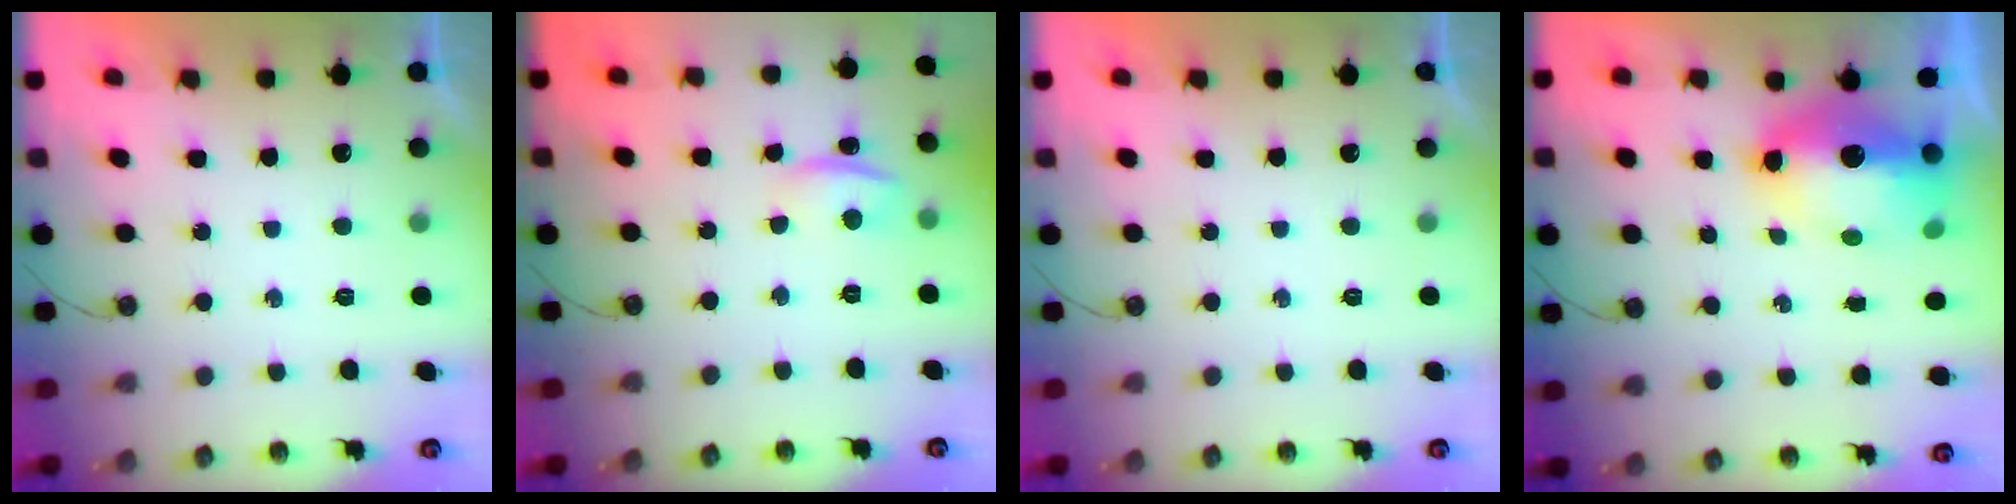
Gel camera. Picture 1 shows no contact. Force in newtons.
{"total": 2.0, "press": 1.5, "slide": 1.3}
{"total": 0.0}
{"total": 10.6, "press": 10.6, "slide": 1.1}